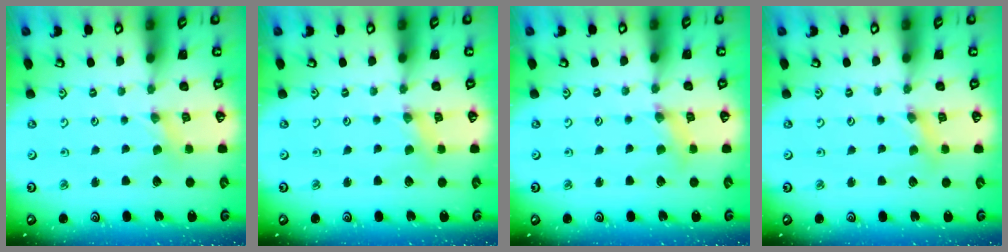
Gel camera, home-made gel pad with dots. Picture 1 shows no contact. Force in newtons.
{"total": 1.5, "press": 1.5, "slide": 0.1}
{"total": 2.8, "press": 2.8, "slide": 0.4}
{"total": 1.9, "press": 1.9, "slide": 0.3}